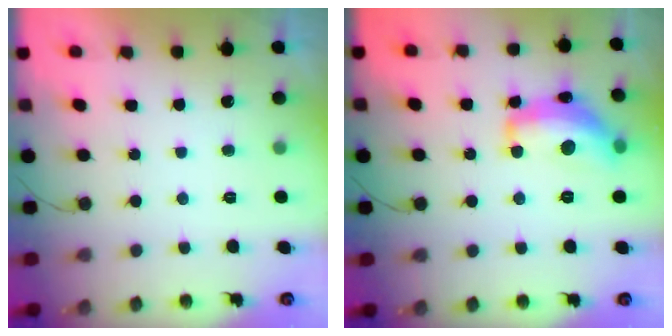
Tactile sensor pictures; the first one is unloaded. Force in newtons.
{"total": 16.1, "press": 16.1, "slide": 0.8}